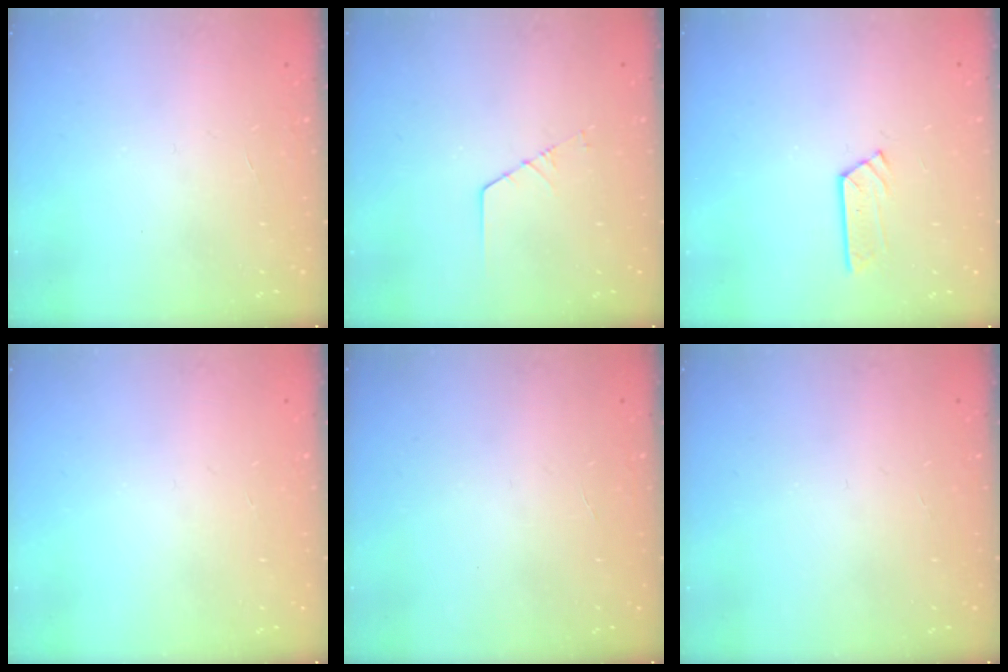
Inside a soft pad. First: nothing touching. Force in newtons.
{"total": 1.3, "press": 1.3, "slide": 0.1}
{"total": 3.5, "press": 3.5, "slide": 0.1}
{"total": 0.0}
{"total": 0.0}
{"total": 0.0}